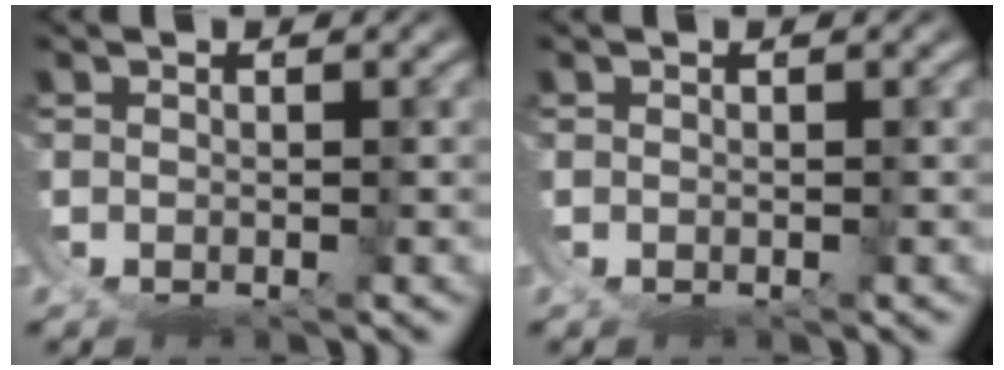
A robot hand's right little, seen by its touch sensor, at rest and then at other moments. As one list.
[{"total": 0.0}]